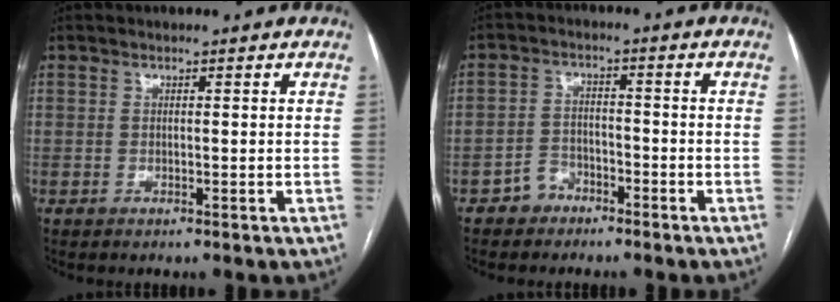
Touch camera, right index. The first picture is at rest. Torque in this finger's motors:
{"motor_torque": [-0.63, -0.52, -0.17, -0.19]}